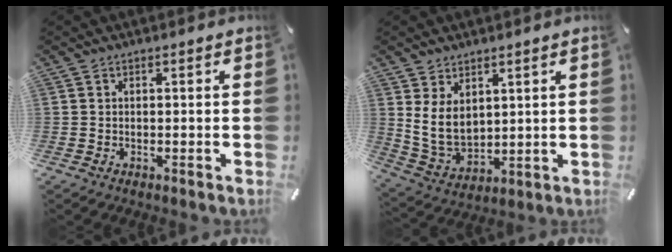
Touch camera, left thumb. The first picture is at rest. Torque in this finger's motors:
{"motor_torque": [1.51, 1.41, 0.94, -0.88, 0.14]}